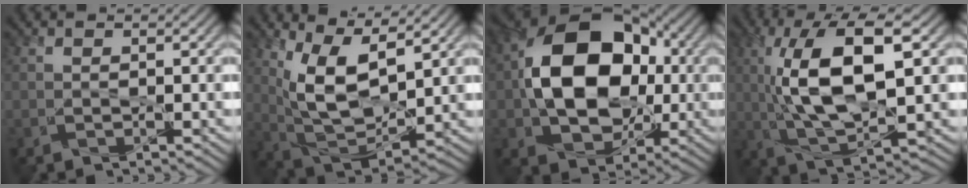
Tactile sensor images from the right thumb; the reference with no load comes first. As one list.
[{"total": 9.5, "force": [4.6, 4.1, 7.2], "torque": [-0.165, -0.006, 0.097]}, {"total": 15.6, "force": [0.6, 11.2, 10.8], "torque": [-0.182, 0.014, 0.012]}, {"total": 12.1, "force": [1.7, 4.4, 11.1], "torque": [-0.222, 0.004, 0.035]}]